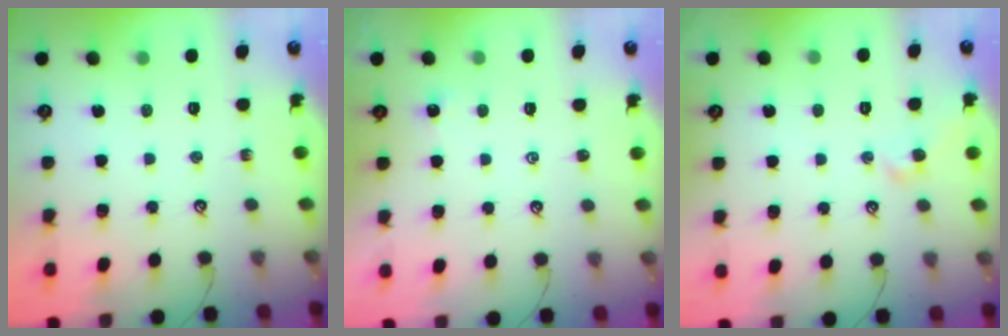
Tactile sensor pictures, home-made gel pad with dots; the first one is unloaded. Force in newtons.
{"total": 0.7, "press": 0.5, "slide": 0.6}
{"total": 1.8, "press": 1.8, "slide": 0.3}